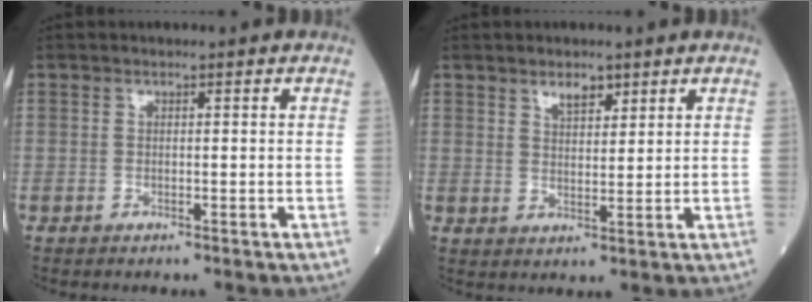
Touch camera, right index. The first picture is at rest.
{"total": 3.0, "force": [2.1, 1.2, 1.7], "torque": [-0.029, -0.002, 0.037]}